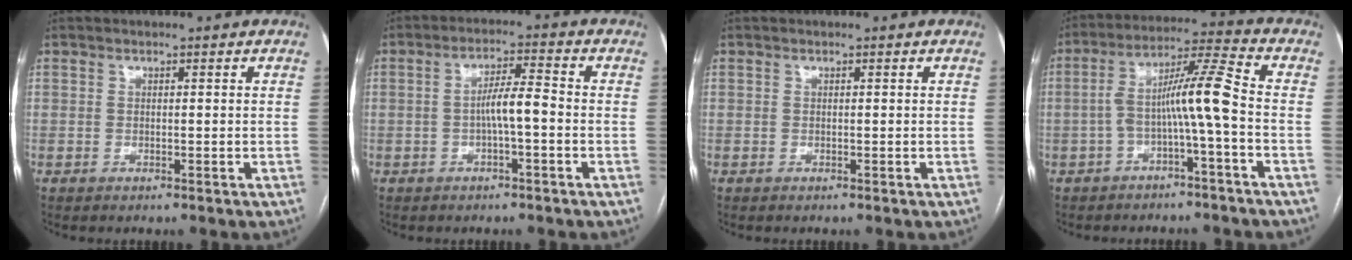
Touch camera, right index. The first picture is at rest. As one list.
[{"total": 4.8, "force": [-1.0, 0.5, 4.7], "torque": [-0.084, 0.013, -0.015]}, {"total": 0.0}, {"total": 9.0, "force": [-2.1, -0.5, 8.7], "torque": [-0.152, 0.034, -0.037]}]